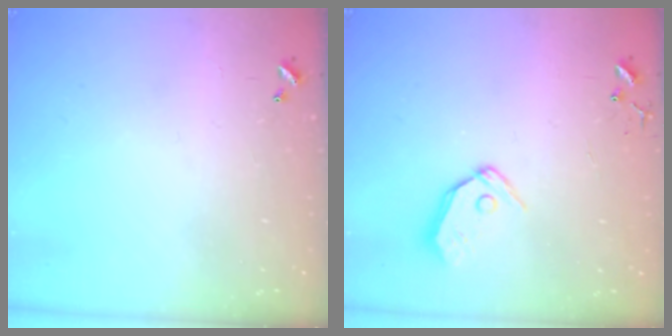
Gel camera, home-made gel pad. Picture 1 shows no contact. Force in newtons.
{"total": 8.3, "press": 8.2, "slide": 0.7}